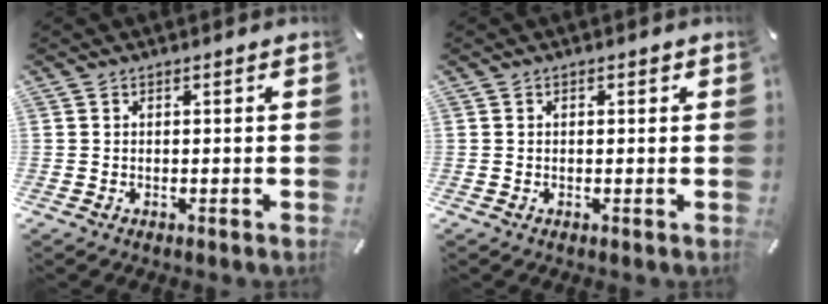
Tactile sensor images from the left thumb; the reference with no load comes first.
{"total": 0.7, "force": [0.1, 0.4, 0.5], "torque": [-0.011, 0.003, 0.001]}